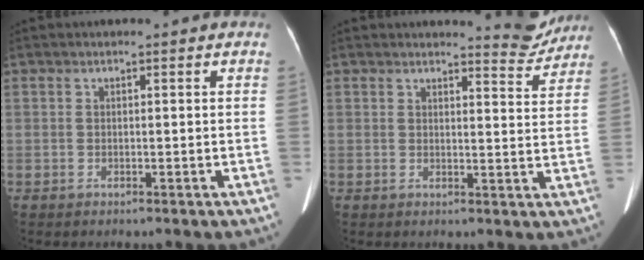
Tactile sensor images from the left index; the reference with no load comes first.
{"total": 4.7, "force": [4.7, 0.4, 0.0], "torque": [0.001, -0.030, 0.045]}